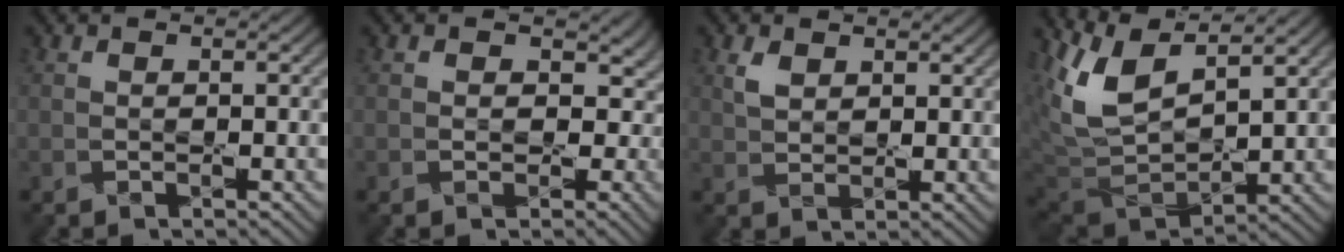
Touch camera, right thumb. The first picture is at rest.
{"total": 5.8, "force": [-0.2, 4.6, 3.5], "torque": [-0.034, -0.003, -0.007]}
{"total": 2.8, "force": [1.6, 1.7, 1.6], "torque": [-0.039, -0.001, 0.033]}
{"total": 10.9, "force": [5.9, 4.6, 7.9], "torque": [-0.198, 0.002, 0.120]}